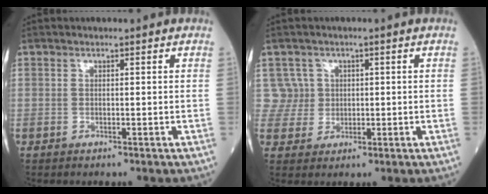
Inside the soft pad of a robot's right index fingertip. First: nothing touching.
{"total": 3.9, "force": [1.1, 3.7, -0.6], "torque": [0.025, 0.010, 0.021]}